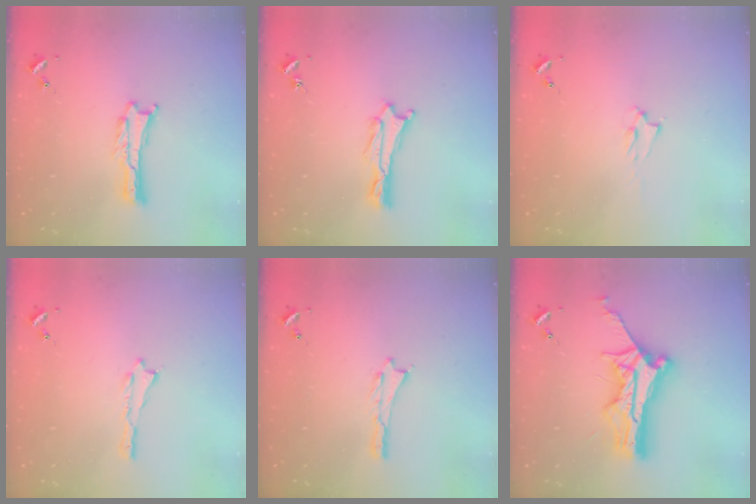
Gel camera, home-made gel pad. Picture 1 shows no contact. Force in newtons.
{"total": 1.0, "press": 1.0, "slide": 0.1}
{"total": 1.4, "press": 1.3, "slide": 0.3}
{"total": 0.0}
{"total": 0.0}
{"total": 12.2, "press": 12.1, "slide": 1.1}